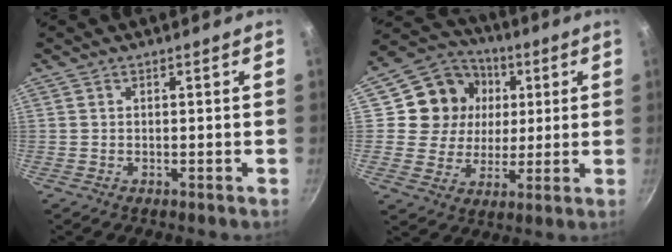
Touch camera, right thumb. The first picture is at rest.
{"total": 14.5, "force": [3.3, 12.9, 5.6], "torque": [-0.079, 0.007, 0.050]}